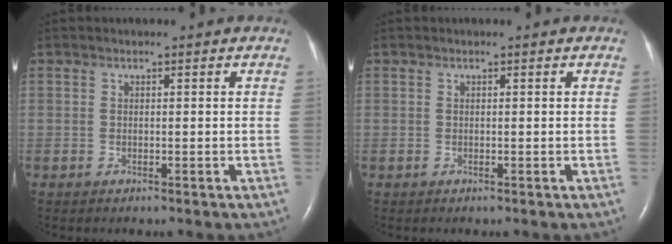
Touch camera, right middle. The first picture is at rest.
{"total": 0.0}